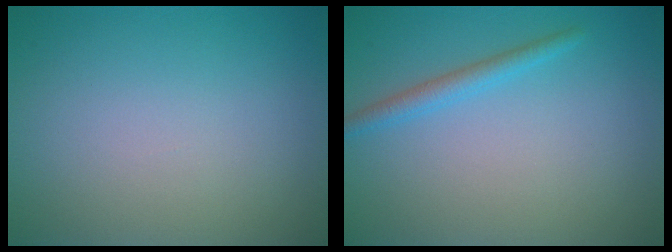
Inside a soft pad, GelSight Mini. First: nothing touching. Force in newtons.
{"total": 1.8, "press": 1.8, "slide": 0.1}